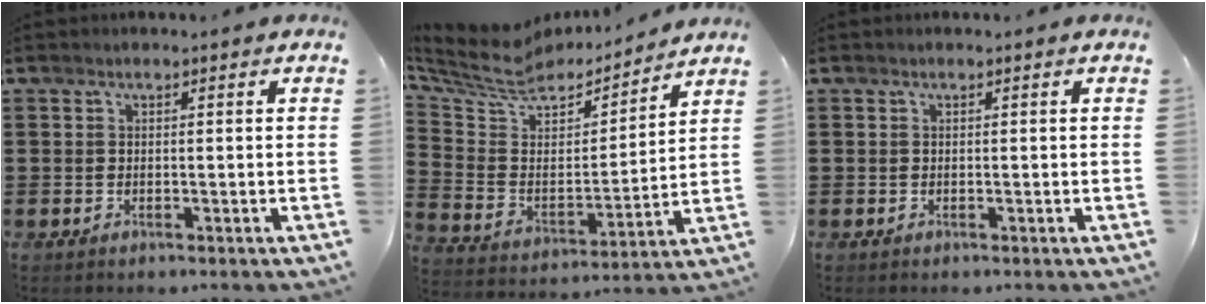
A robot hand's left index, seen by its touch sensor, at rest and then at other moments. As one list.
[{"total": 8.1, "force": [6.8, 3.4, 2.9], "torque": [-0.097, -0.040, 0.119]}, {"total": 0.0}]